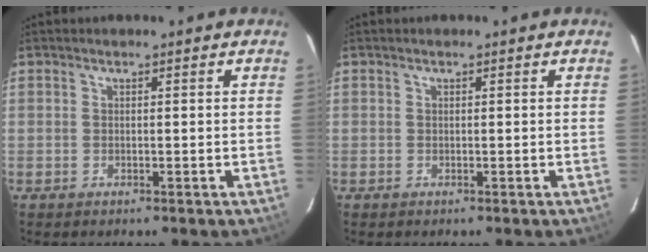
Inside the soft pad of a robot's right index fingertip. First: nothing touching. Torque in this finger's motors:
{"motor_torque": [-0.25, 0.10, -0.05, 0.01]}